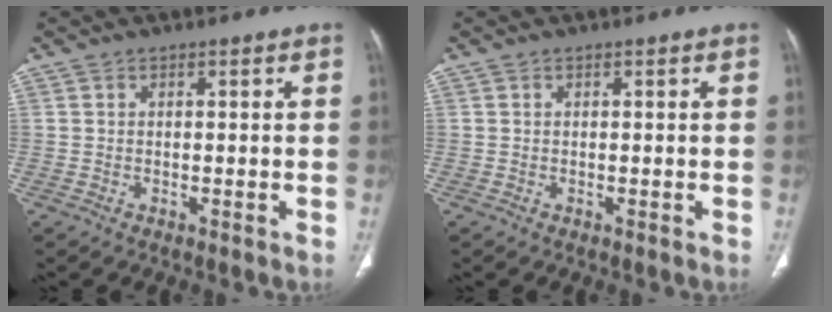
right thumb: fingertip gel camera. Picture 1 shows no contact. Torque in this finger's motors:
{"motor_torque": [0.05, 0.05, -0.10, 0.10, -0.02]}